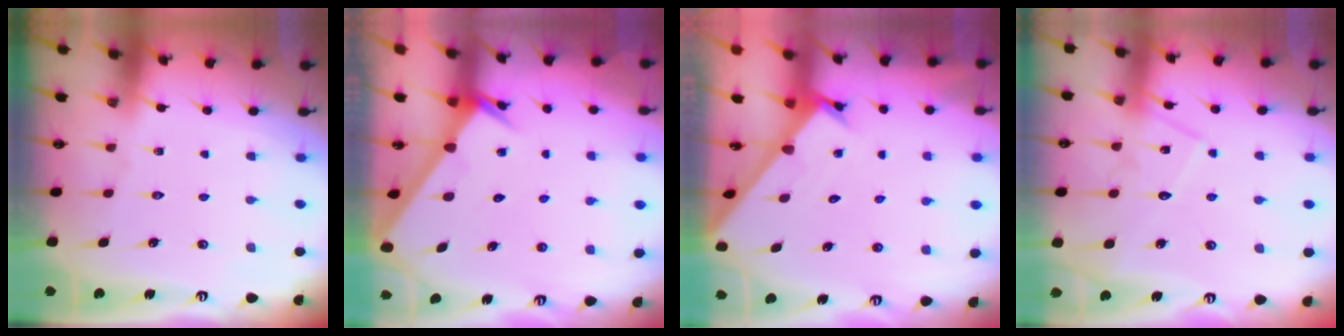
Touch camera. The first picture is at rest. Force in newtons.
{"total": 2.5, "press": 2.5, "slide": 0.1}
{"total": 1.6, "press": 1.6, "slide": 0.1}
{"total": 11.6, "press": 11.5, "slide": 0.8}